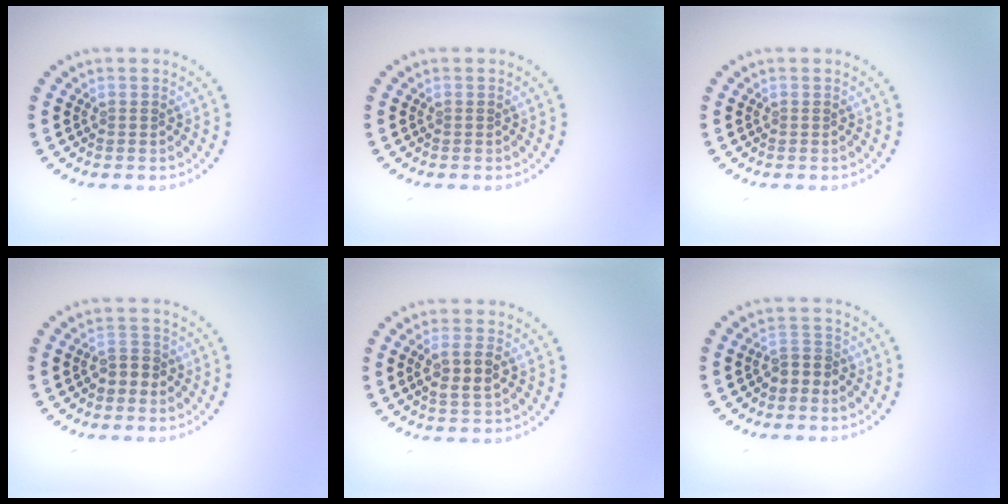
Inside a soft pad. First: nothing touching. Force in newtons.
{"total": 0.0}
{"total": 0.0}
{"total": 1.8, "press": 1.6, "slide": 0.8}
{"total": 2.6, "press": 2.4, "slide": 0.9}
{"total": 1.9, "press": 1.6, "slide": 1.0}